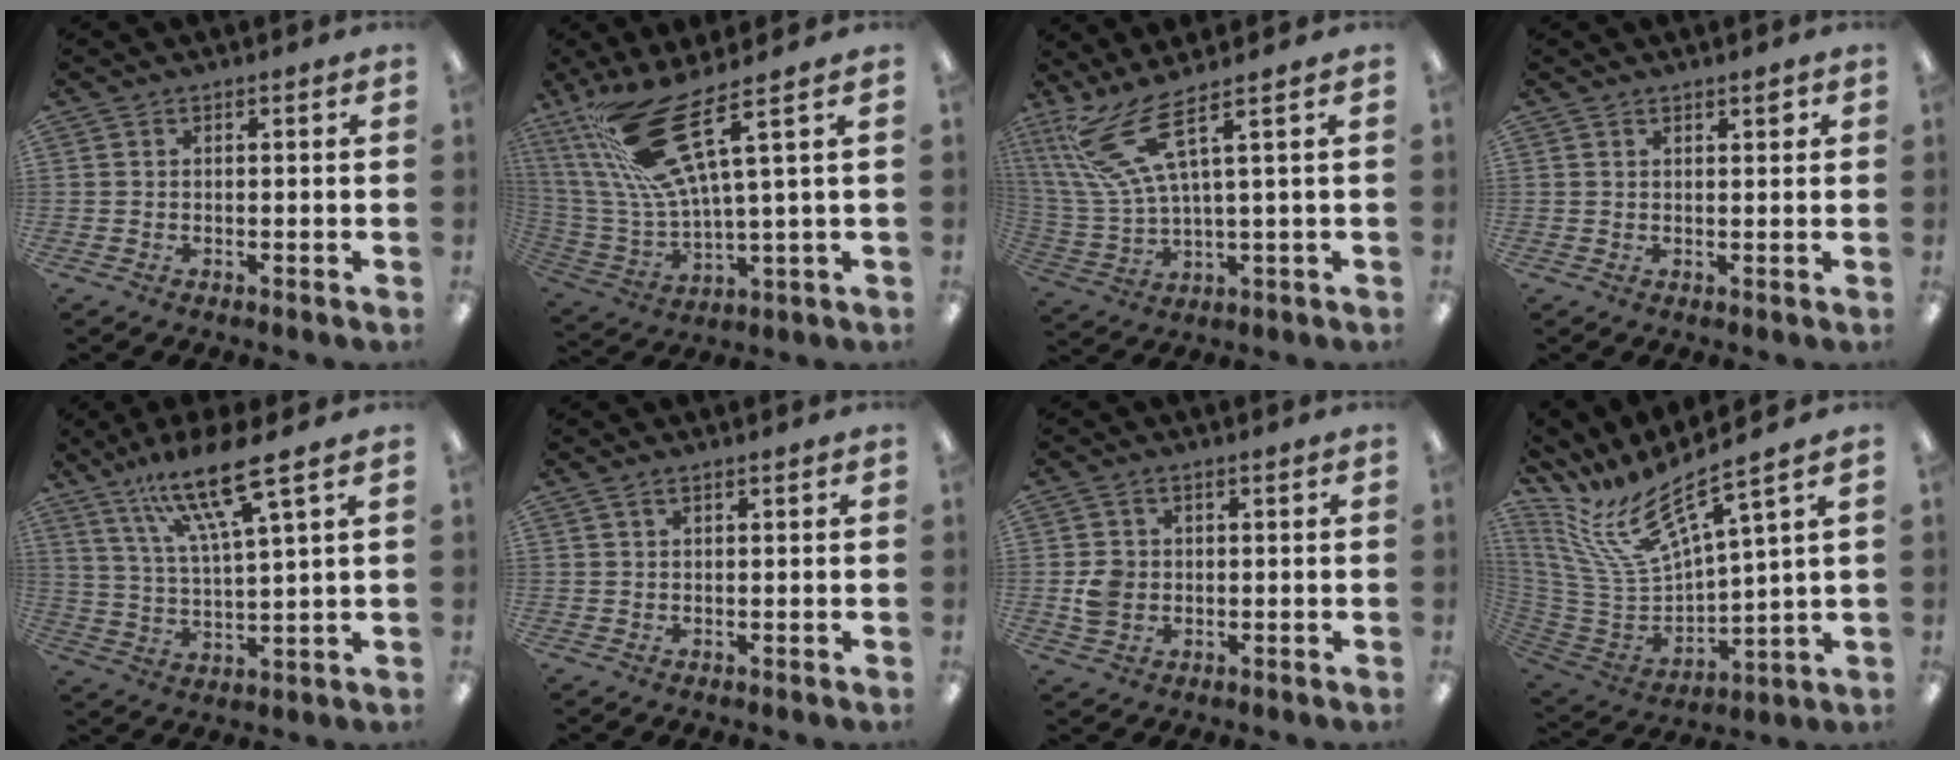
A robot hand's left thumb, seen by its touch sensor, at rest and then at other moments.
{"total": 21.8, "force": [11.6, 5.9, 17.5], "torque": [-0.360, -0.034, 0.199]}
{"total": 15.4, "force": [7.7, 4.7, 12.5], "torque": [-0.277, -0.020, 0.134]}
{"total": 1.6, "force": [1.2, 0.5, 0.9], "torque": [-0.004, -0.007, 0.018]}
{"total": 15.0, "force": [10.6, 2.4, 10.4], "torque": [-0.200, -0.047, 0.176]}
{"total": 1.4, "force": [0.9, 0.5, 1.0], "torque": [-0.021, 0.001, 0.016]}
{"total": 4.9, "force": [0.3, 4.2, 2.5], "torque": [-0.033, 0.004, 0.006]}
{"total": 18.7, "force": [12.8, 6.0, 12.2], "torque": [-0.265, -0.087, 0.219]}